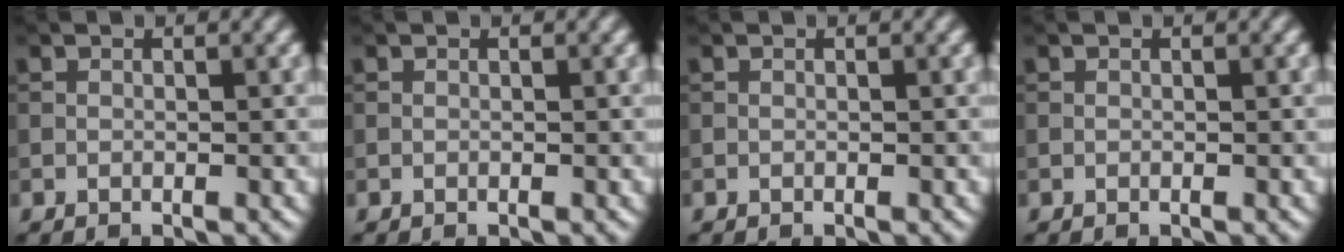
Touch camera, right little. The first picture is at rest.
{"total": 0.0}
{"total": 0.0}
{"total": 0.0}